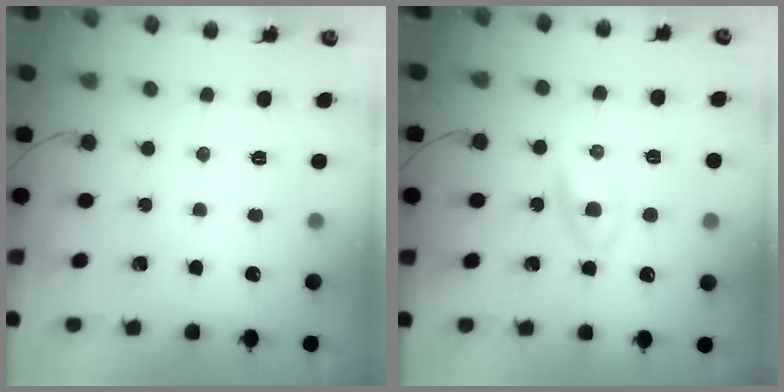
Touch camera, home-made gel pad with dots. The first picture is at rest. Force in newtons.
{"total": 2.3, "press": 2.1, "slide": 1.0}